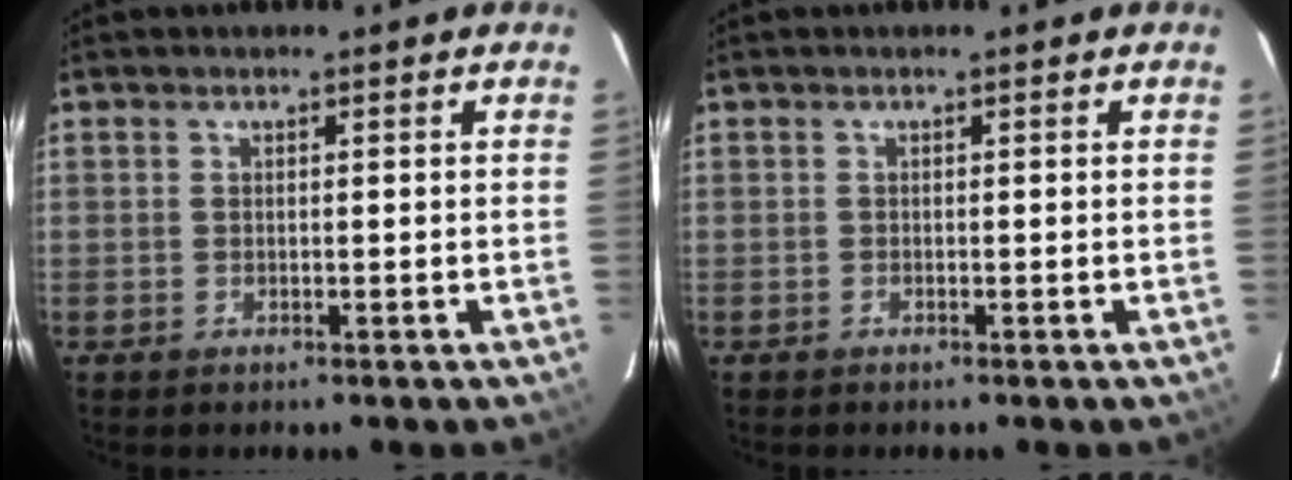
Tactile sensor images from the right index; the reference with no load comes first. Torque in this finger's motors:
{"motor_torque": [-0.01, -0.01, 0.00, -0.02]}